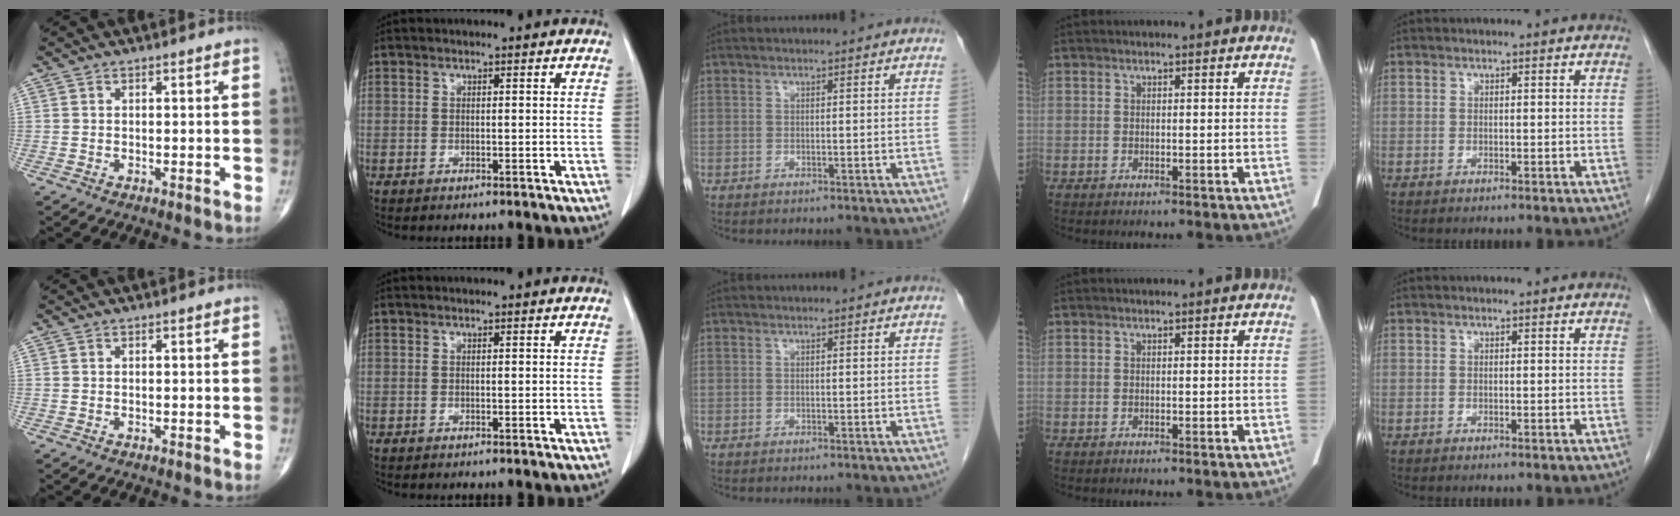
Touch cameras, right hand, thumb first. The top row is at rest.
{}